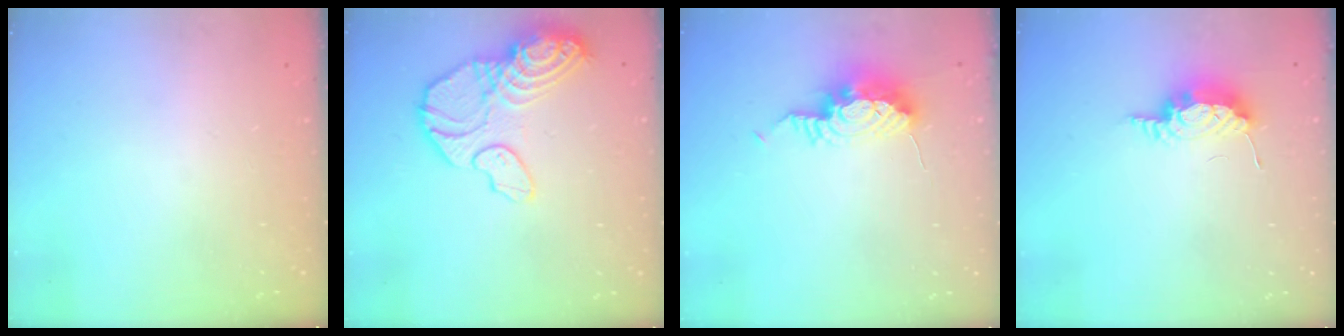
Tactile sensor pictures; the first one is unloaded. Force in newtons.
{"total": 16.4, "press": 16.3, "slide": 1.9}
{"total": 10.6, "press": 10.3, "slide": 2.3}
{"total": 7.9, "press": 7.8, "slide": 1.0}